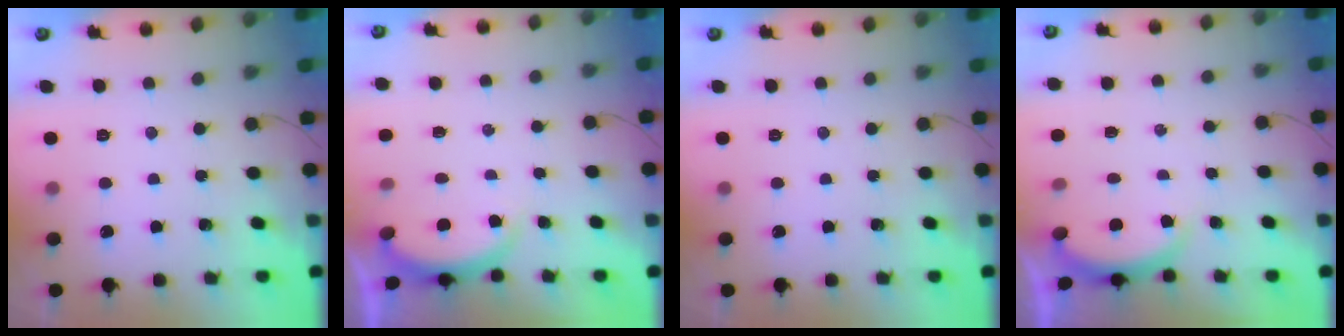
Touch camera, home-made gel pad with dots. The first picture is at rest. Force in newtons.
{"total": 2.5, "press": 2.4, "slide": 0.6}
{"total": 0.0}
{"total": 1.7, "press": 1.6, "slide": 0.5}